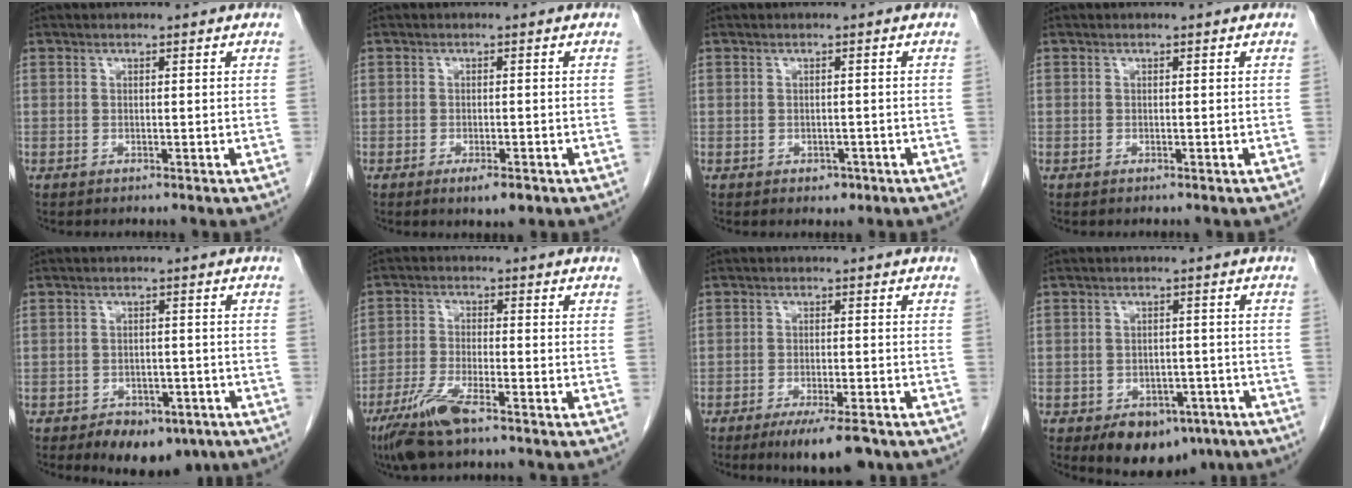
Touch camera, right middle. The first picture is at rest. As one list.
[{"total": 2.9, "force": [-1.7, 0.8, 2.2], "torque": [-0.033, -0.002, -0.021]}, {"total": 1.5, "force": [-0.8, 1.0, 0.7], "torque": [-0.008, 0.002, -0.005]}, {"total": 0.0}, {"total": 8.5, "force": [-5.7, 4.6, 4.2], "torque": [-0.046, 0.005, -0.077]}, {"total": 7.6, "force": [-5.2, 1.0, 5.5], "torque": [-0.119, -0.018, -0.099]}, {"total": 7.4, "force": [-5.3, 1.3, 5.0], "torque": [-0.072, -0.012, -0.079]}, {"total": 8.6, "force": [-5.5, 5.2, 4.1], "torque": [-0.045, 0.008, -0.072]}]